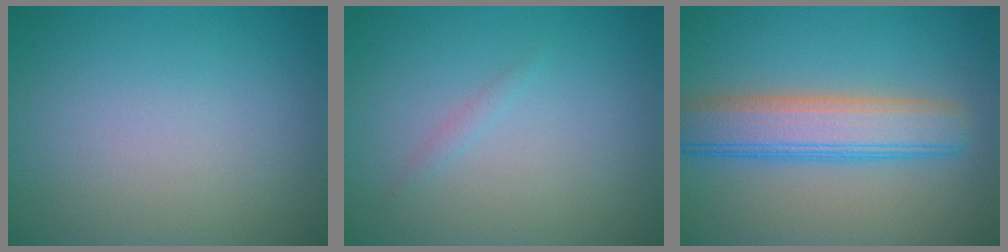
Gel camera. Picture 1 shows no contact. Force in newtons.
{"total": 0.6, "press": 0.6, "slide": 0.0}
{"total": 6.1, "press": 6.1, "slide": 0.2}